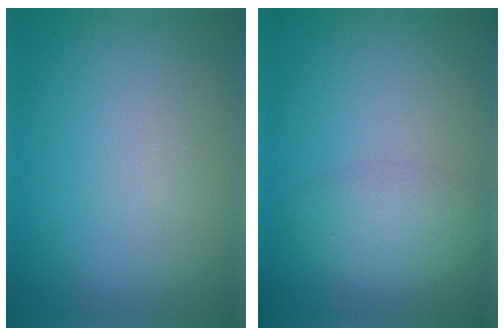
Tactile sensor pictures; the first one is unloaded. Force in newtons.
{"total": 2.5, "press": 2.5, "slide": 0.1}